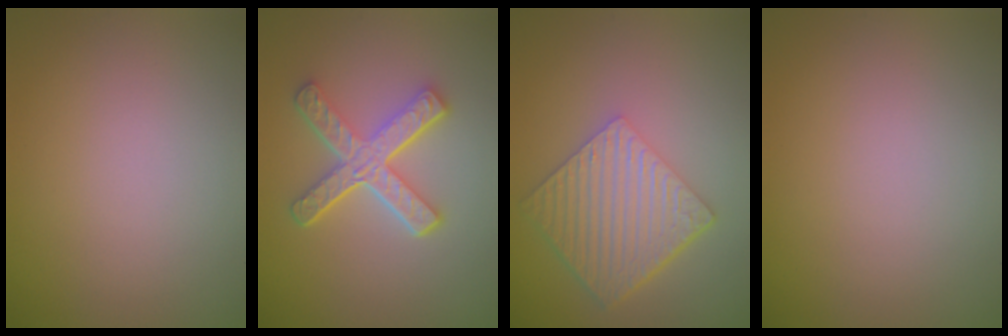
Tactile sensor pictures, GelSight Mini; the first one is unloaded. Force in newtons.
{"total": 5.3, "press": 3.9, "slide": 3.6}
{"total": 6.4, "press": 4.5, "slide": 4.6}
{"total": 0.0}